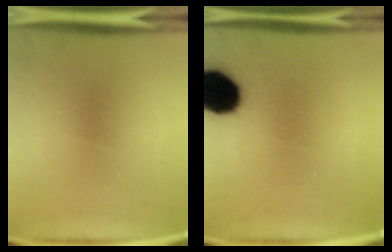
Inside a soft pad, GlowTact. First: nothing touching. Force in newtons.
{"total": 15.1}